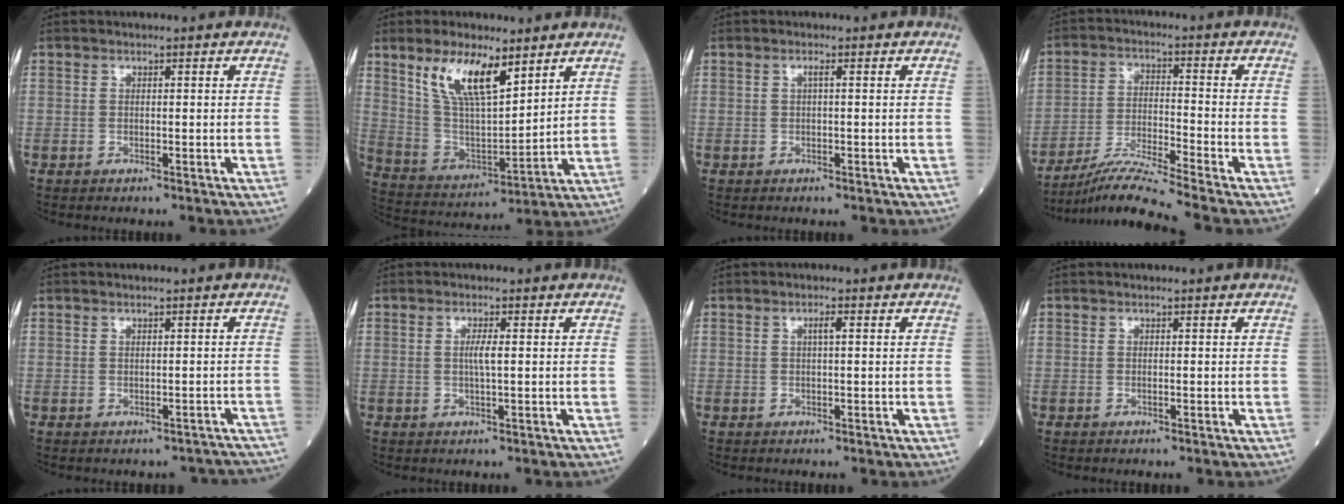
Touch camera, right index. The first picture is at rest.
{"total": 11.9, "force": [7.4, 3.4, 8.7], "torque": [-0.174, 0.006, 0.152]}
{"total": 0.6, "force": [0.2, -0.1, 0.6], "torque": [-0.011, 0.001, 0.005]}
{"total": 9.0, "force": [-7.7, -2.3, 3.9], "torque": [-0.077, -0.022, -0.142]}
{"total": 4.0, "force": [-3.6, 1.7, 0.5], "torque": [0.003, 0.012, -0.029]}
{"total": 2.0, "force": [0.2, -0.1, 2.0], "torque": [-0.040, 0.000, 0.004]}
{"total": 1.1, "force": [0.3, 0.0, 1.1], "torque": [-0.022, 0.003, 0.007]}
{"total": 0.0}